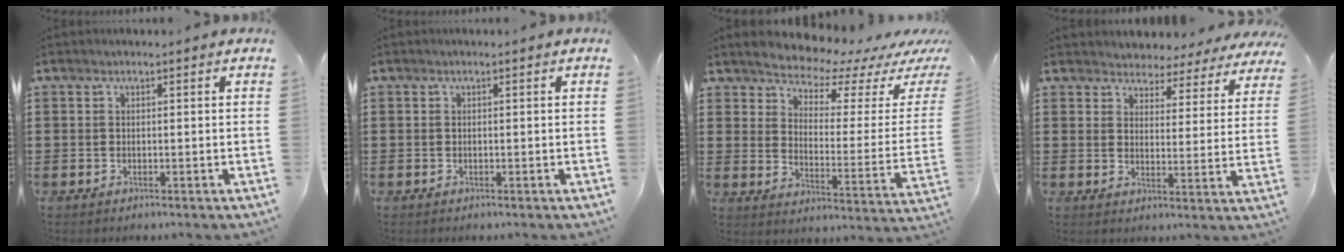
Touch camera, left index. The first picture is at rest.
{"total": 0.0}
{"total": 4.9, "force": [4.8, 0.7, 0.6], "torque": [-0.044, -0.044, 0.080]}
{"total": 3.8, "force": [3.7, 0.7, -0.3], "torque": [-0.020, -0.024, 0.062]}